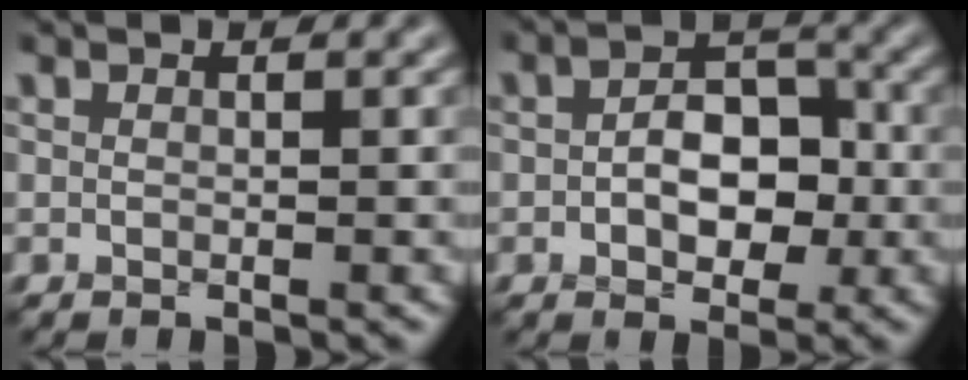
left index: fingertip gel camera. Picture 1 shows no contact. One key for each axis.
{"total": 4.7, "fx": -0.5, "fy": 2.9, "fz": 3.7, "tx": -0.052, "ty": 0.007, "tz": -0.010}